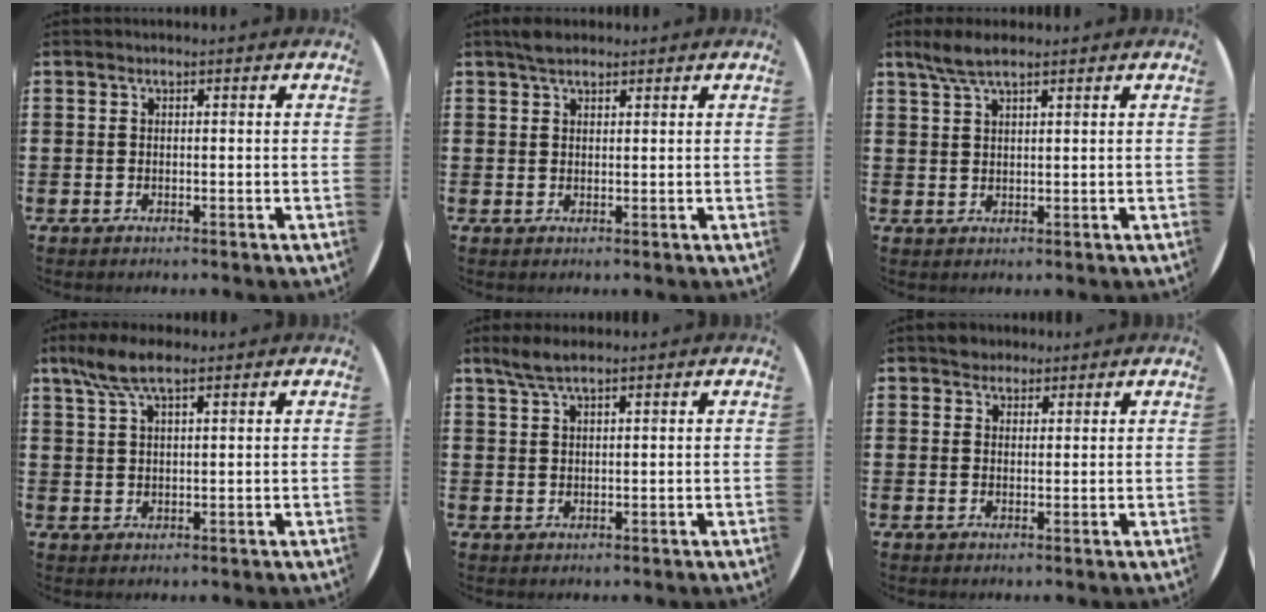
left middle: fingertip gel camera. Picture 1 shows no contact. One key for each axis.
{"total": 2.1, "fx": 1.8, "fy": 0.8, "fz": 0.8, "tx": -0.011, "ty": 0.002, "tz": 0.031}
{"total": 3.6, "fx": 2.7, "fy": 0.7, "fz": 2.3, "tx": -0.050, "ty": 0.005, "tz": 0.048}
{"total": 5.6, "fx": 3.9, "fy": 1.7, "fz": 3.8, "tx": -0.083, "ty": 0.004, "tz": 0.069}
{"total": 3.0, "fx": 2.2, "fy": 0.5, "fz": 1.9, "tx": -0.040, "ty": 0.004, "tz": 0.040}
{"total": 2.2, "fx": 2.0, "fy": 1.0, "fz": 0.0, "tx": 0.005, "ty": 0.002, "tz": 0.038}